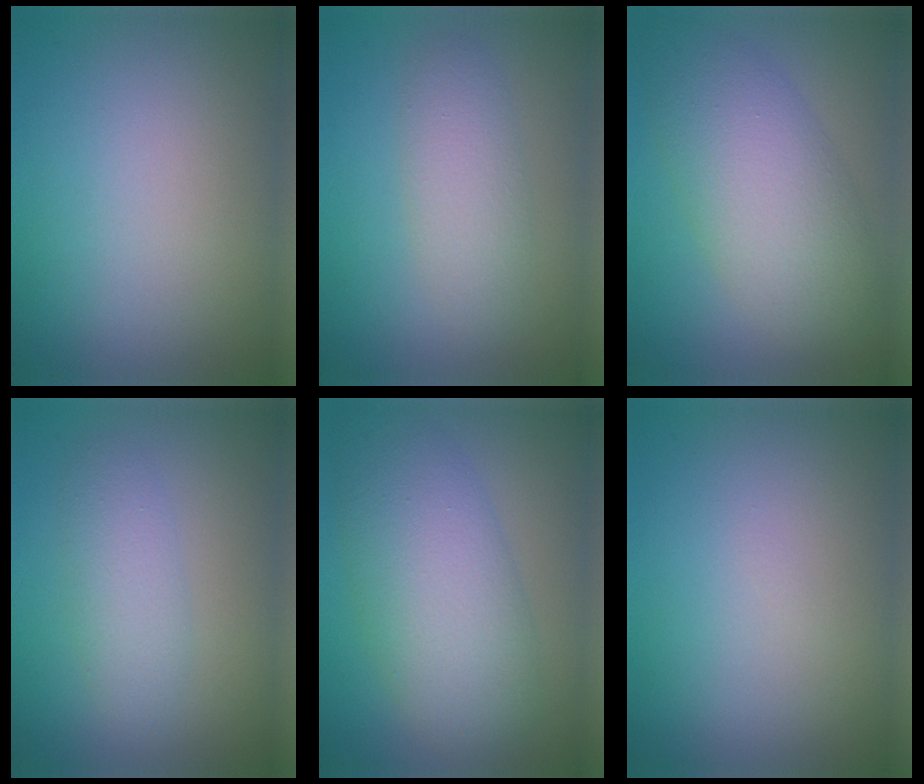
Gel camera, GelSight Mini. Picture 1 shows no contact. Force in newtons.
{"total": 2.0, "press": 1.9, "slide": 0.2}
{"total": 7.5, "press": 7.5, "slide": 0.1}
{"total": 2.7, "press": 2.7, "slide": 0.1}
{"total": 8.0, "press": 8.0, "slide": 0.3}
{"total": 0.0}